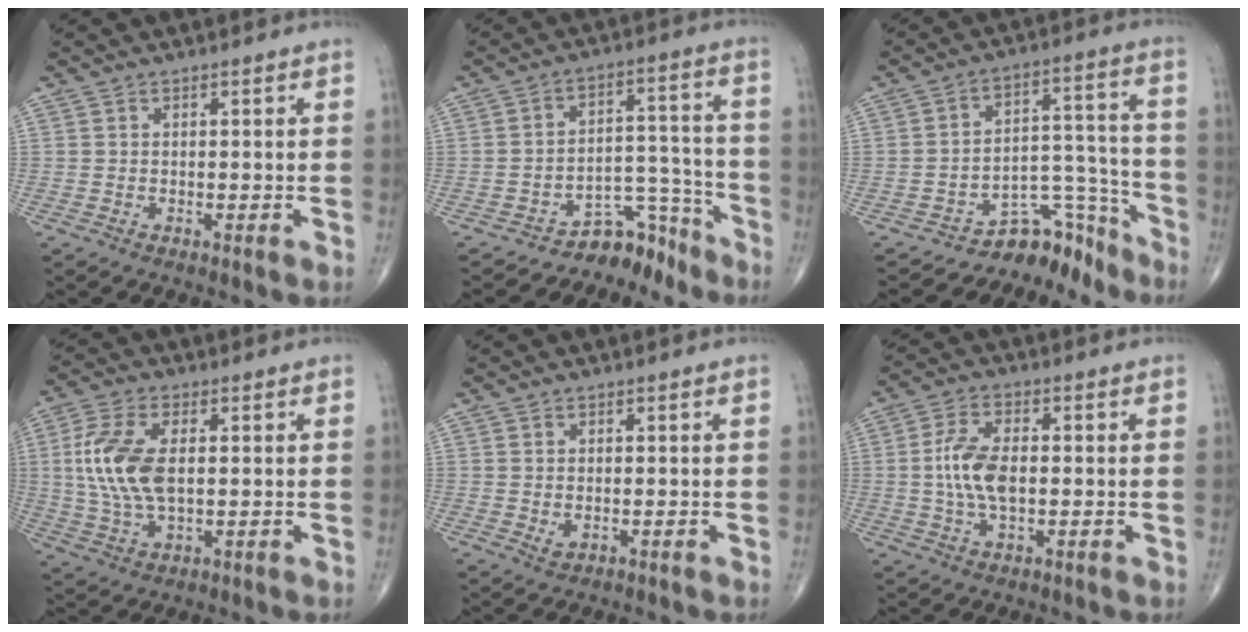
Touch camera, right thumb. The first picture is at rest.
{"total": 8.0, "force": [-7.1, 3.6, 0.2], "torque": [0.035, 0.122, -0.115]}
{"total": 9.8, "force": [-8.9, 4.2, 0.3], "torque": [0.039, 0.143, -0.145]}
{"total": 11.8, "force": [1.2, 6.1, 10.1], "torque": [-0.224, 0.000, 0.025]}
{"total": 1.2, "force": [0.0, 0.7, 0.9], "torque": [-0.017, -0.001, 0.005]}
{"total": 8.3, "force": [-0.1, 4.2, 7.2], "torque": [-0.149, 0.004, -0.006]}